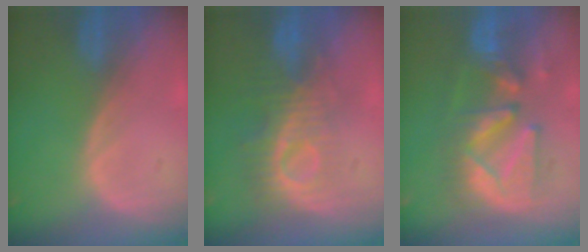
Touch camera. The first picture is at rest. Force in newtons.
{"total": 9.2, "press": 8.2, "slide": 4.0}
{"total": 10.0, "press": 9.8, "slide": 1.7}